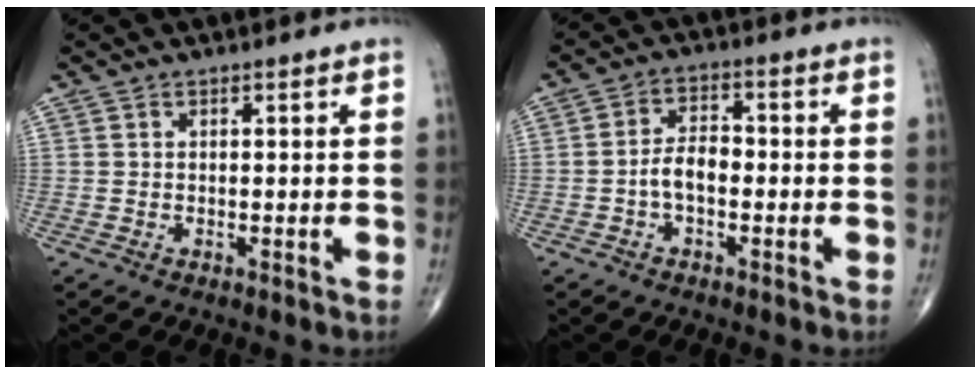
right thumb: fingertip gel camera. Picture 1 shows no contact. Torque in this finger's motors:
{"motor_torque": [0.95, 0.88, 0.62, -0.24, 0.06]}